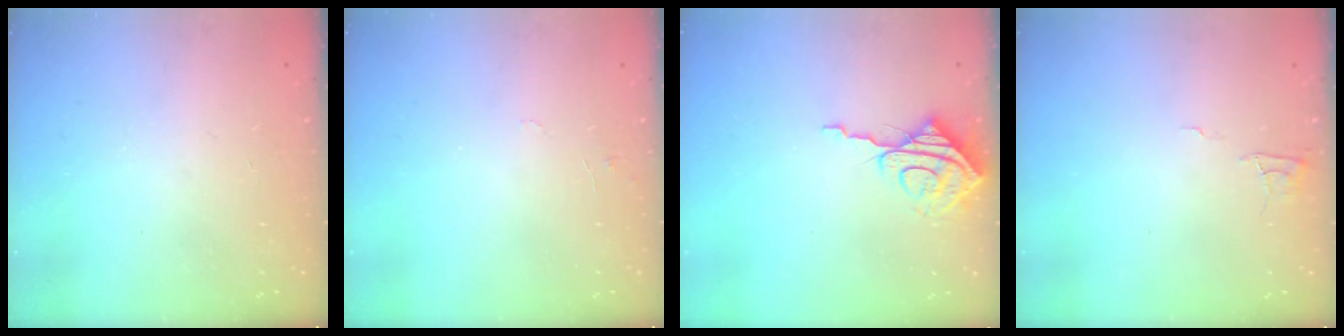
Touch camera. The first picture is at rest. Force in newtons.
{"total": 4.2, "press": 4.2, "slide": 0.4}
{"total": 8.8, "press": 8.8, "slide": 0.7}
{"total": 4.3, "press": 4.3, "slide": 0.5}